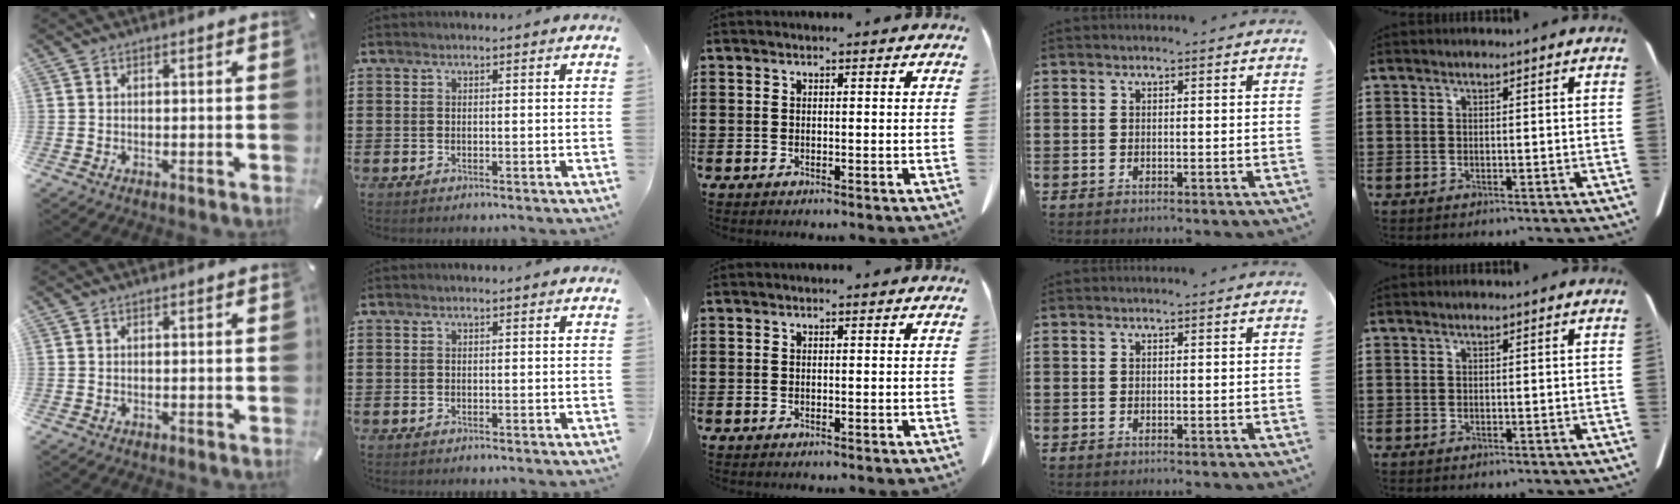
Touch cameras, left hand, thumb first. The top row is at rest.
{}